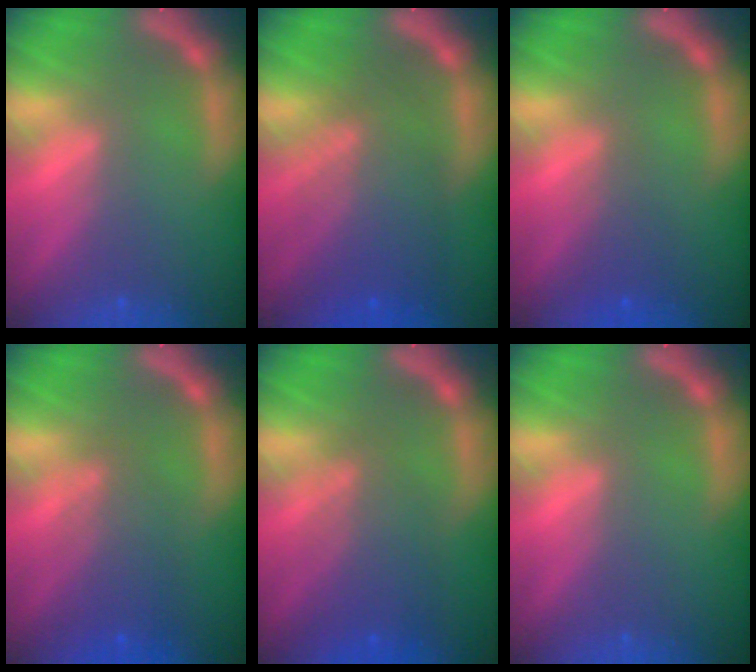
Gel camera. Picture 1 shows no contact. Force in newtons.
{"total": 7.5}
{"total": 2.0}
{"total": 4.1}
{"total": 5.1}
{"total": 0.0}